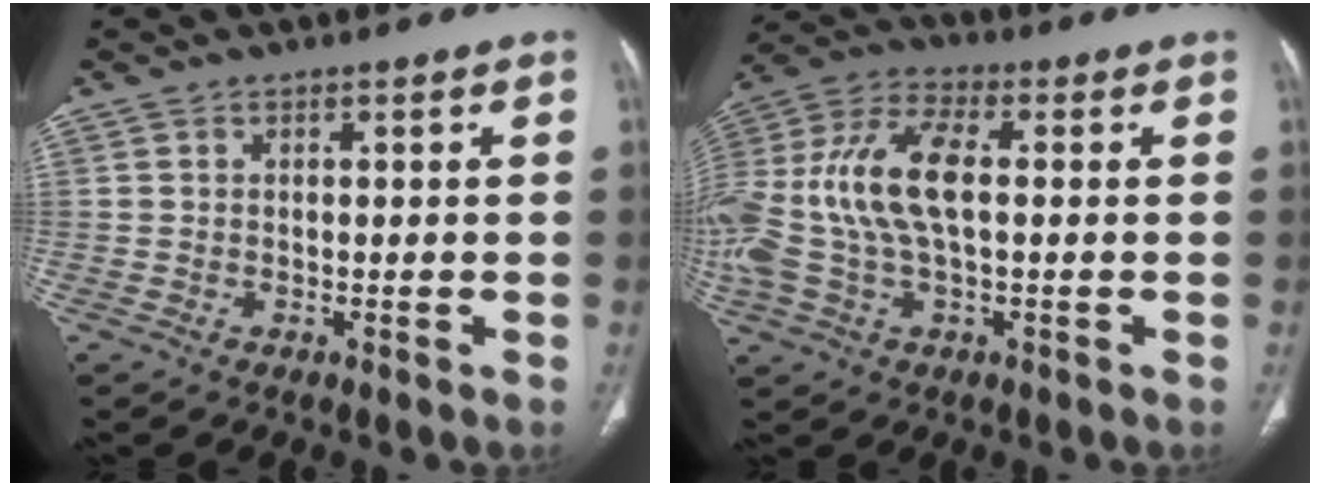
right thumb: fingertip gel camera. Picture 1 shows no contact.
{"total": 18.0, "force": [0.5, 8.9, 15.6], "torque": [-0.362, 0.027, 0.009]}